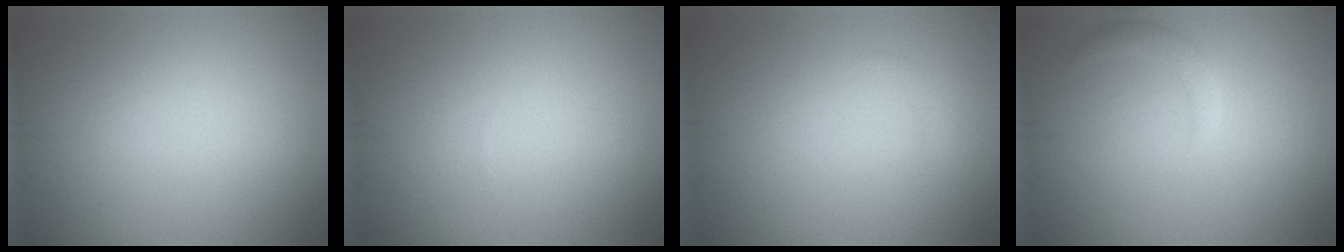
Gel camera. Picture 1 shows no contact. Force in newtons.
{"total": 0.0}
{"total": 0.6, "press": 0.6, "slide": 0.0}
{"total": 1.6, "press": 1.6, "slide": 0.1}